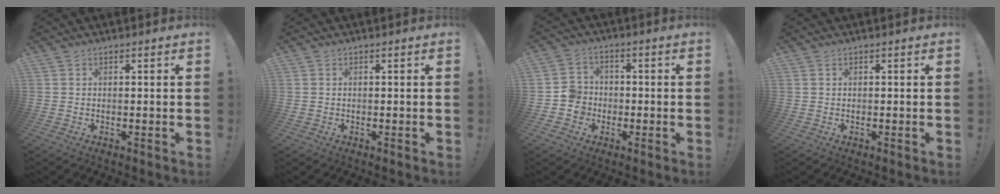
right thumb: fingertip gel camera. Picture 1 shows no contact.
{"total": 0.6, "force": [-0.2, 0.6, 0.0], "torque": [-0.008, 0.006, -0.002]}
{"total": 6.6, "force": [-2.3, 6.0, 1.6], "torque": [-0.025, 0.022, -0.041]}
{"total": 0.0}